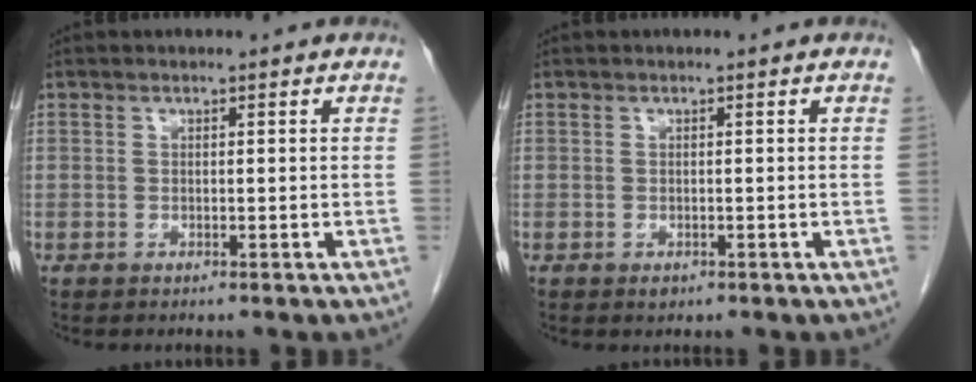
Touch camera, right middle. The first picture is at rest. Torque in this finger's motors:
{"motor_torque": [0.29, -0.02, 0.03, 0.00]}